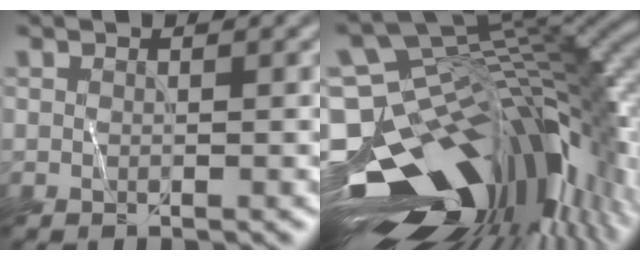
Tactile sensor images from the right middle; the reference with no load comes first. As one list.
[{"total": 16.3, "force": [-4.9, 8.9, 12.8], "torque": [-0.239, -0.004, -0.074]}]